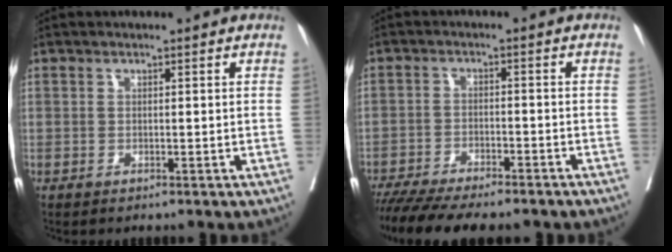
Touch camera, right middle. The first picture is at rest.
{"total": 14.5, "force": [-12.5, 2.5, 7.0], "torque": [-0.119, -0.022, -0.183]}